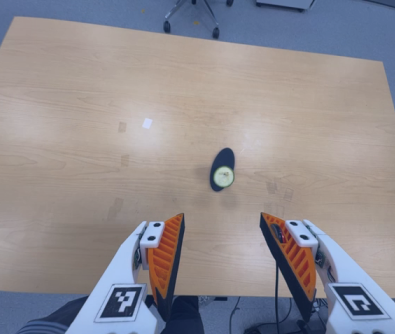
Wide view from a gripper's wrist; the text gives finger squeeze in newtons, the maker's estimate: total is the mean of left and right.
{"total": 0.0}